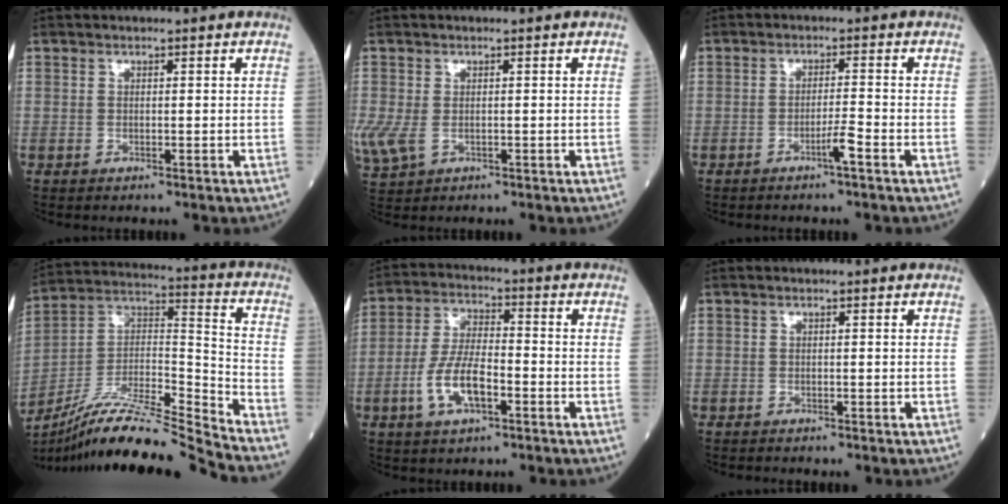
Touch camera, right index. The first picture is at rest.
{"total": 7.6, "force": [-2.1, 5.2, 5.1], "torque": [-0.151, -0.013, -0.030]}
{"total": 2.7, "force": [-1.7, -0.4, 2.1], "torque": [-0.034, -0.001, -0.031]}
{"total": 19.0, "force": [-17.2, -1.4, 8.0], "torque": [-0.156, 0.019, -0.313]}
{"total": 8.7, "force": [-3.2, 3.1, 7.4], "torque": [-0.154, 0.004, -0.061]}
{"total": 0.8, "force": [-0.8, 0.1, 0.1], "torque": [-0.006, -0.001, -0.013]}